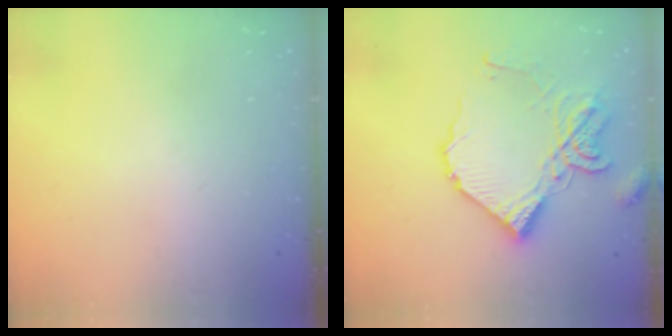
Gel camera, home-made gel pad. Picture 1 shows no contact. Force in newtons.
{"total": 17.0, "press": 16.8, "slide": 2.1}